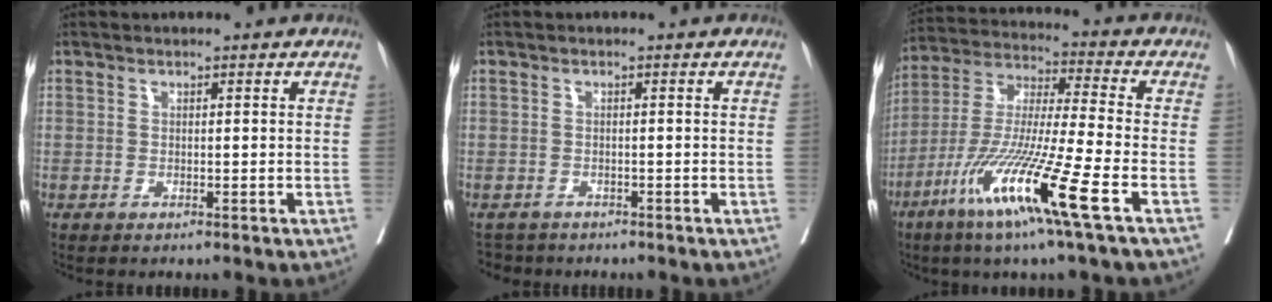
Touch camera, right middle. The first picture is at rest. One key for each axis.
{"total": 2.7, "fx": -2.4, "fy": 1.3, "fz": -0.3, "tx": 0.003, "ty": -0.002, "tz": -0.042}
{"total": 16.7, "fx": -7.9, "fy": -0.9, "fz": 14.7, "tx": -0.307, "ty": -0.039, "tz": -0.153}